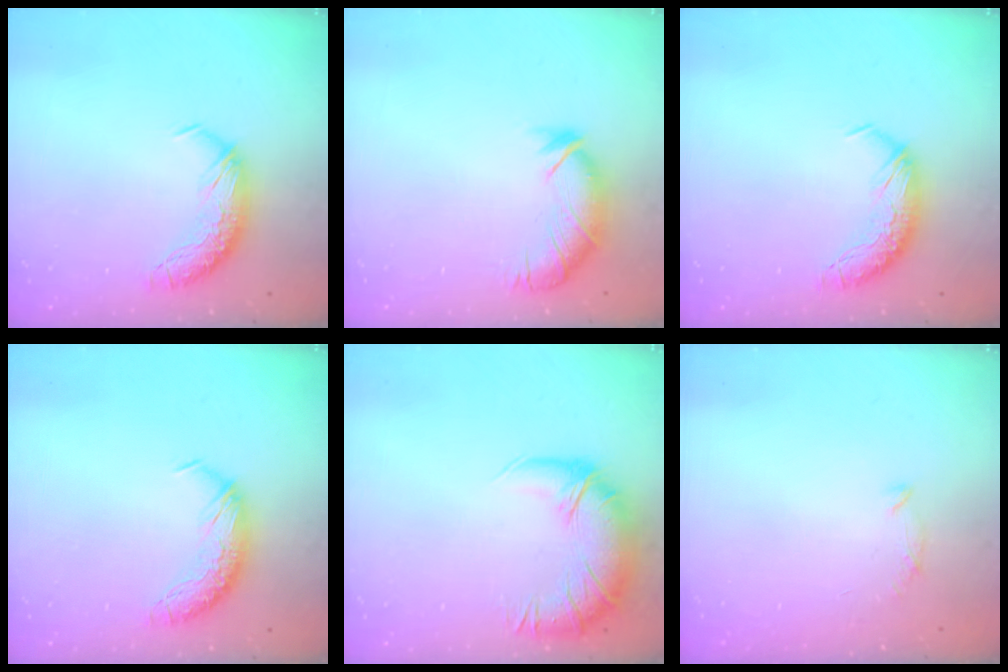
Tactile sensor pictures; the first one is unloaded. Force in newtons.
{"total": 2.9, "press": 2.5, "slide": 1.4}
{"total": 0.0}
{"total": 0.0}
{"total": 2.7, "press": 0.8, "slide": 2.6}
{"total": 7.3, "press": 7.3, "slide": 0.6}